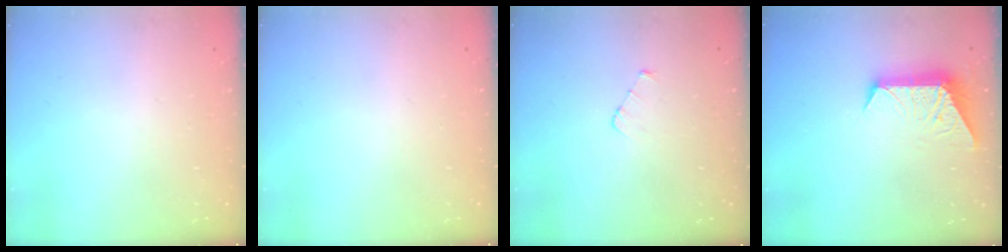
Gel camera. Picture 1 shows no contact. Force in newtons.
{"total": 0.0}
{"total": 3.5, "press": 3.5, "slide": 0.3}
{"total": 9.3, "press": 9.3, "slide": 0.6}